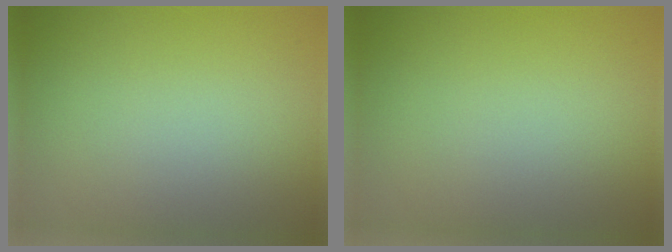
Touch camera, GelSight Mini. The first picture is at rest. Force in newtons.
{"total": 0.0}